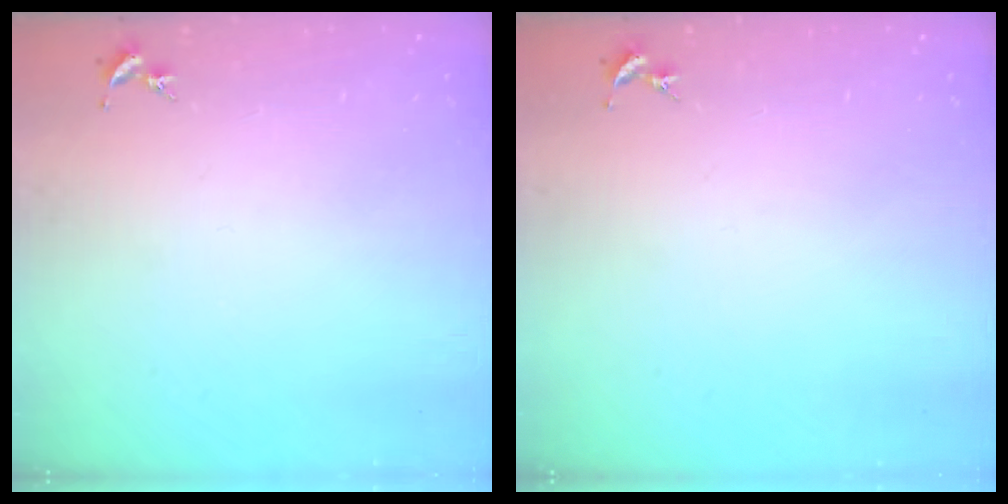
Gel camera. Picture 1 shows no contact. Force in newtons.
{"total": 0.0}